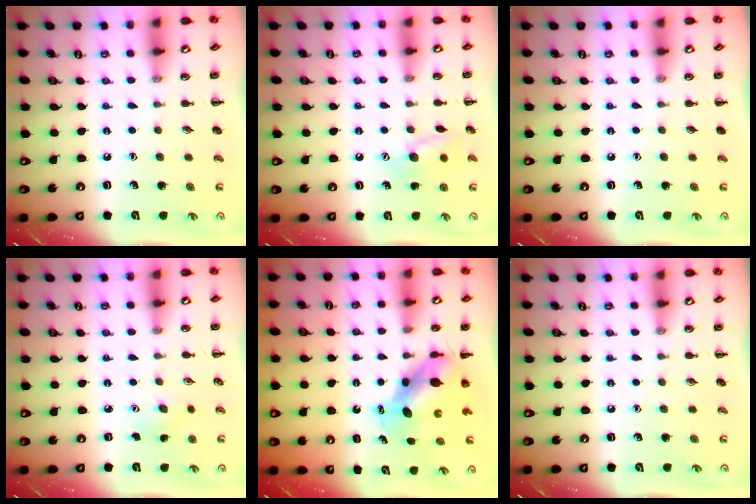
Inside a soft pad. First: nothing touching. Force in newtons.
{"total": 9.7, "press": 9.6, "slide": 0.7}
{"total": 0.0}
{"total": 3.0, "press": 2.8, "slide": 0.8}
{"total": 6.6, "press": 6.5, "slide": 1.2}
{"total": 0.0}